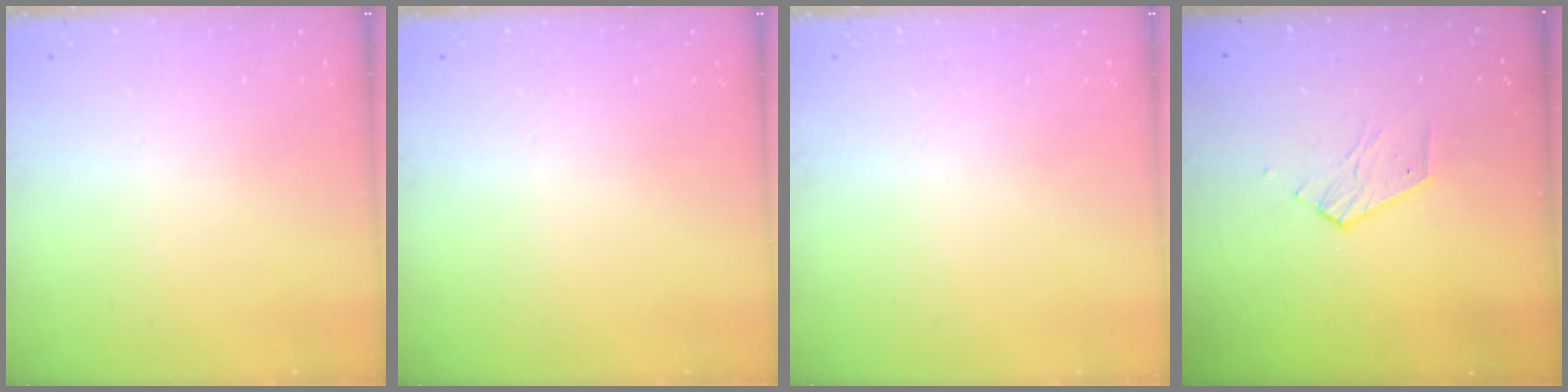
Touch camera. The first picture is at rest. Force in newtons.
{"total": 0.0}
{"total": 0.0}
{"total": 3.9, "press": 3.9, "slide": 0.3}